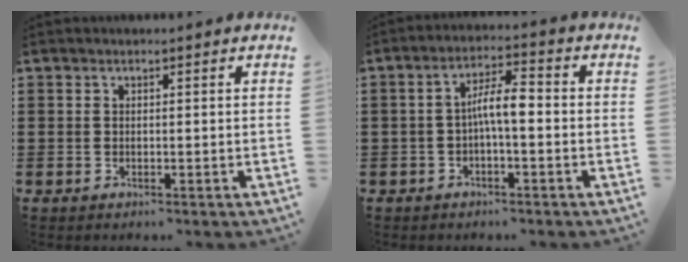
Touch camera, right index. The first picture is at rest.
{"total": 5.6, "force": [-0.5, 1.6, 5.4], "torque": [-0.106, 0.010, -0.015]}